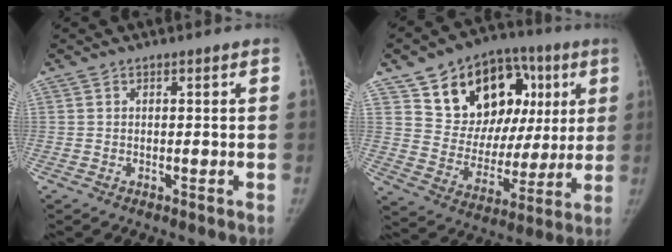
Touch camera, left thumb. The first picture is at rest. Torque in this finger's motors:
{"motor_torque": [-0.08, 0.42, 0.42, 0.44, -0.03]}